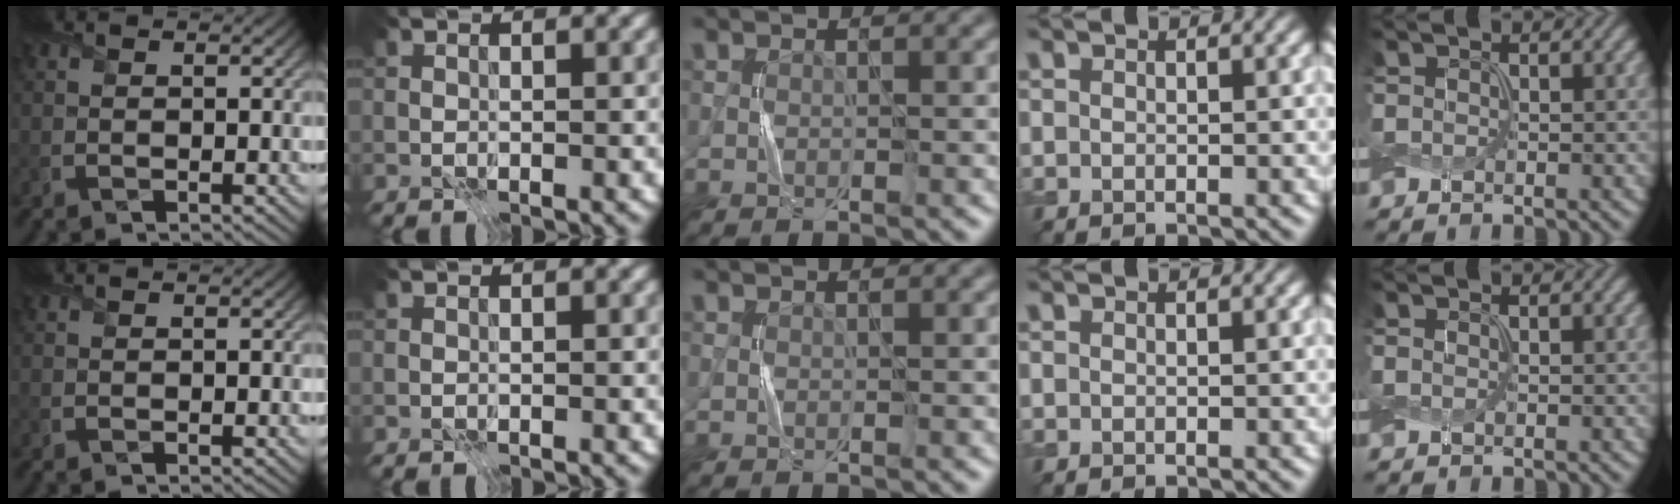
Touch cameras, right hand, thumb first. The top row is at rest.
{}